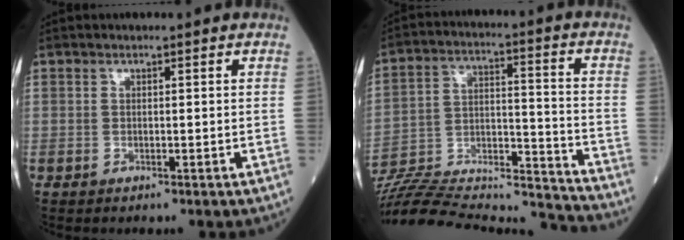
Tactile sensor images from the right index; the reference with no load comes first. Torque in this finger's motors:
{"motor_torque": [-1.09, -1.05, -1.05, -0.21]}